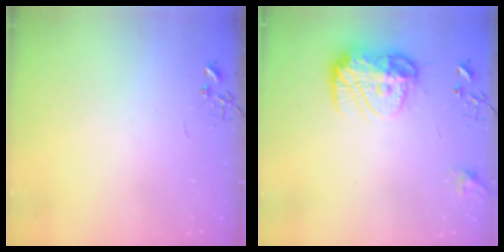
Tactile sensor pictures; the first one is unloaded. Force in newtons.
{"total": 14.7, "press": 14.6, "slide": 1.5}